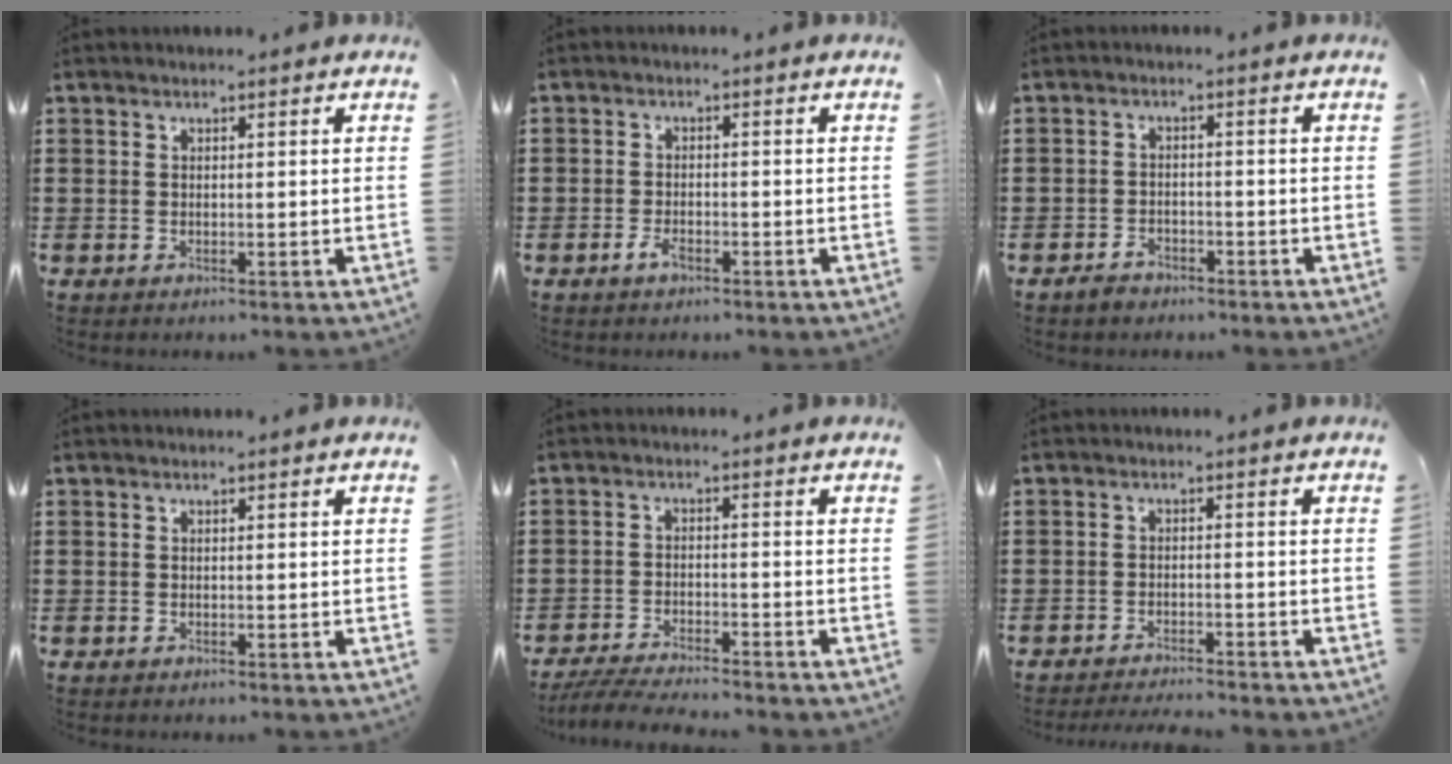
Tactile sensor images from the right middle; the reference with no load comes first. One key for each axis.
{"total": 2.1, "fx": -1.5, "fy": 1.1, "fz": 1.1, "tx": -0.028, "ty": 0.000, "tz": -0.032}
{"total": 2.3, "fx": -2.0, "fy": 1.0, "fz": 0.5, "tx": -0.015, "ty": 0.006, "tz": -0.042}
{"total": 0.0}
{"total": 4.3, "fx": -4.2, "fy": 0.0, "fz": 1.1, "tx": -0.034, "ty": -0.009, "tz": -0.087}
{"total": 2.4, "fx": -2.4, "fy": -0.1, "fz": 0.3, "tx": -0.009, "ty": -0.001, "tz": -0.049}